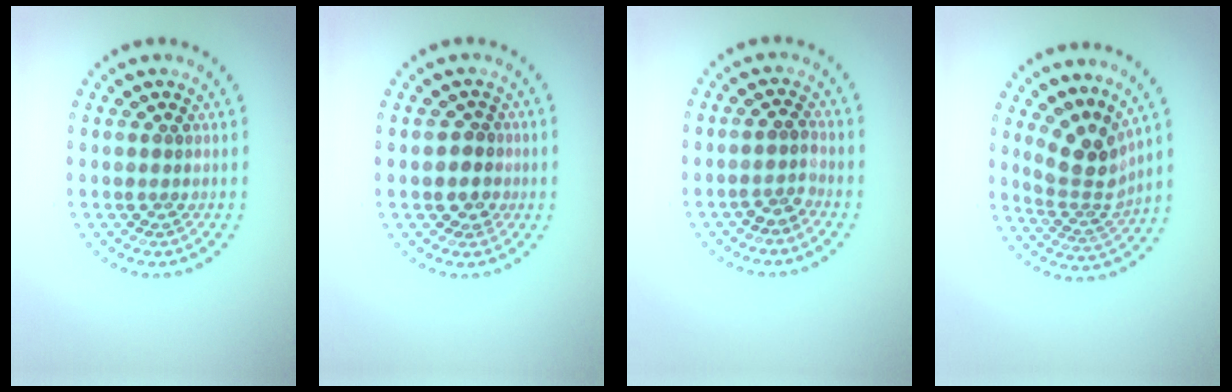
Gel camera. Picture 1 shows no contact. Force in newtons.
{"total": 1.7, "press": 1.6, "slide": 0.8}
{"total": 1.5, "press": 1.3, "slide": 0.7}
{"total": 3.5, "press": 2.7, "slide": 2.2}